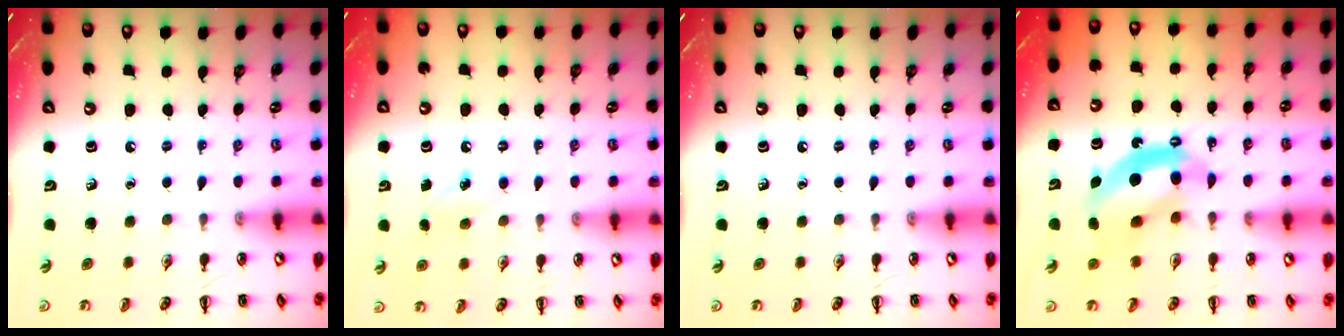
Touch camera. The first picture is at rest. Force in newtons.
{"total": 4.6, "press": 4.4, "slide": 1.4}
{"total": 0.0}
{"total": 10.9, "press": 10.5, "slide": 2.7}